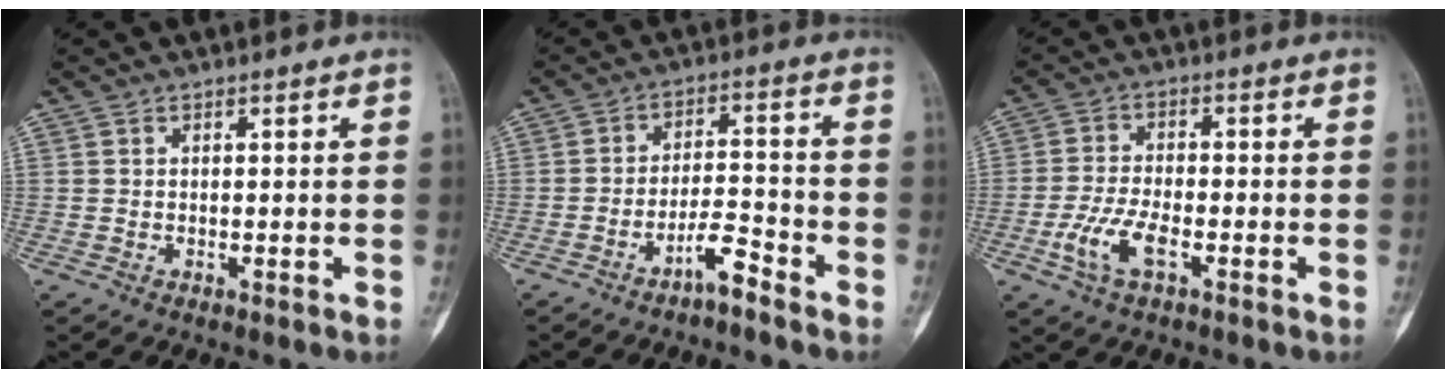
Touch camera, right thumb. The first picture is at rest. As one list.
[{"total": 5.3, "force": [-4.0, 1.2, 3.4], "torque": [-0.055, 0.041, -0.071]}, {"total": 6.9, "force": [-2.9, 2.9, 5.6], "torque": [-0.123, 0.011, -0.056]}]